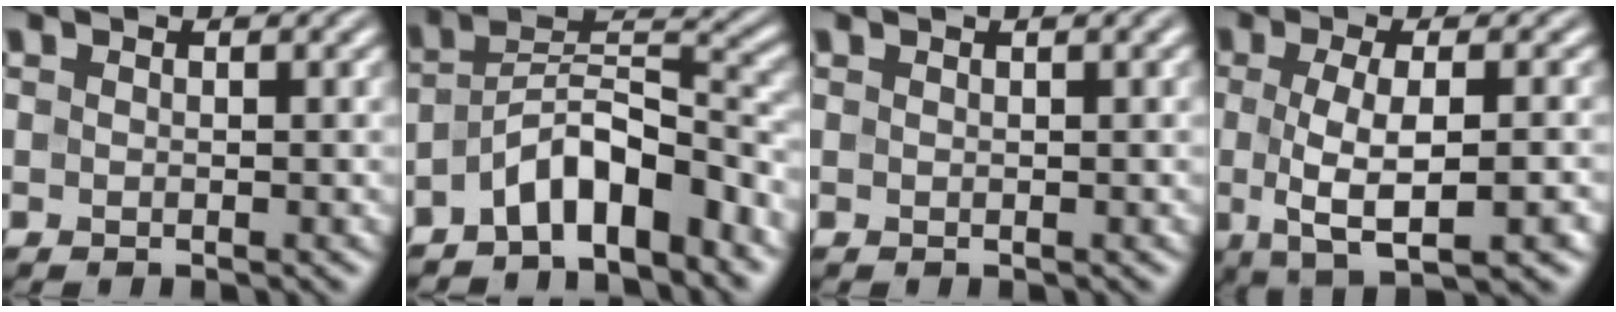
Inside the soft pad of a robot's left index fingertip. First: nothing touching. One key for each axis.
{"total": 6.9, "fx": -4.5, "fy": 2.6, "fz": 4.4, "tx": -0.068, "ty": 0.009, "tz": -0.088}
{"total": 2.0, "fx": 1.0, "fy": 0.7, "fz": 1.6, "tx": -0.016, "ty": 0.002, "tz": 0.007}
{"total": 6.6, "fx": -1.3, "fy": 2.0, "fz": 6.2, "tx": -0.103, "ty": -0.007, "tz": -0.022}